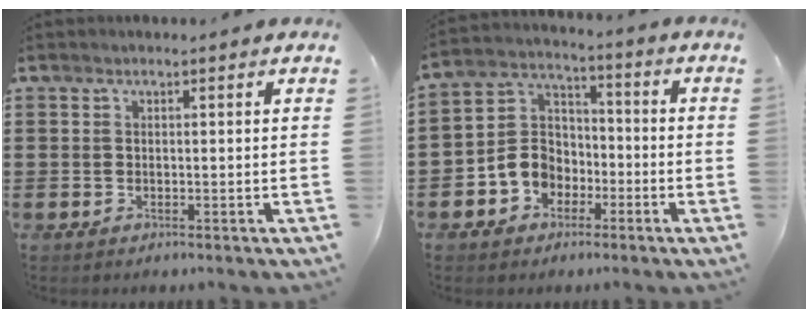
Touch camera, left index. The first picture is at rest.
{"total": 7.1, "force": [-3.2, 6.1, 1.9], "torque": [-0.068, 0.016, -0.067]}